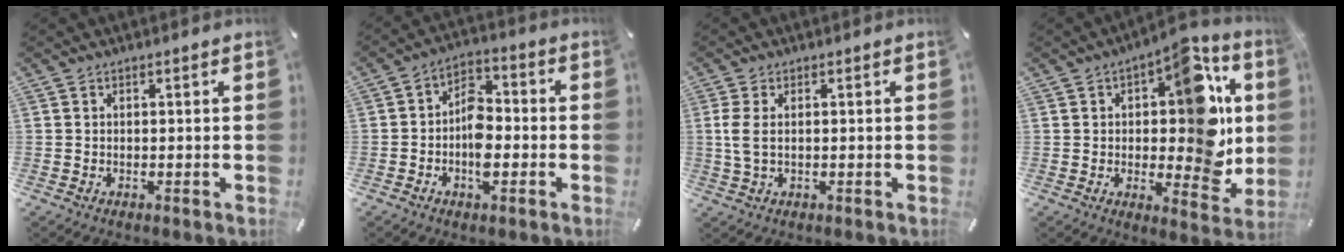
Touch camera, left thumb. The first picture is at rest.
{"total": 7.9, "force": [-2.3, 4.6, 5.9], "torque": [-0.108, 0.012, -0.042]}
{"total": 4.0, "force": [0.4, 1.6, 3.6], "torque": [-0.084, 0.000, 0.003]}
{"total": 18.6, "force": [3.7, 9.8, 15.4], "torque": [-0.171, -0.033, 0.057]}